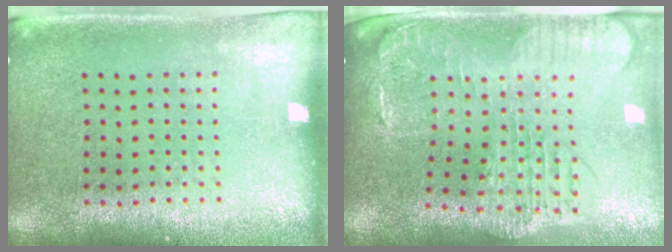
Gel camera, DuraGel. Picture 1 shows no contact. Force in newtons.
{"total": 2.1, "press": 1.9, "slide": 0.9}